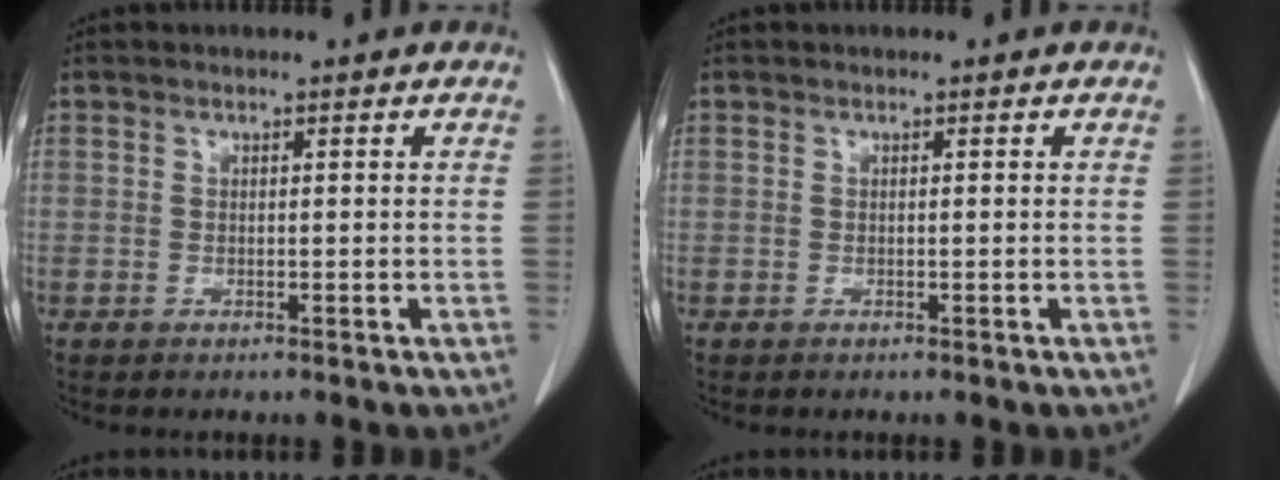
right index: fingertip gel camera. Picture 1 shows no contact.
{"total": 0.0}